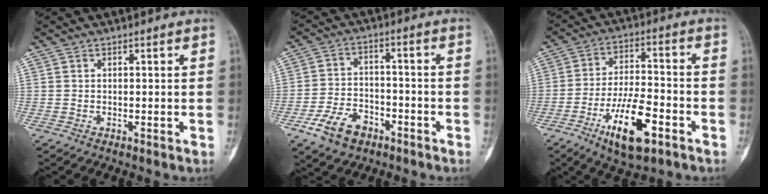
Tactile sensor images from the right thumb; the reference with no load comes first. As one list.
[{"total": 8.9, "force": [-5.1, 5.5, 4.8], "torque": [-0.073, 0.032, -0.090]}, {"total": 13.5, "force": [-6.4, 5.0, 10.8], "torque": [-0.182, 0.027, -0.107]}]